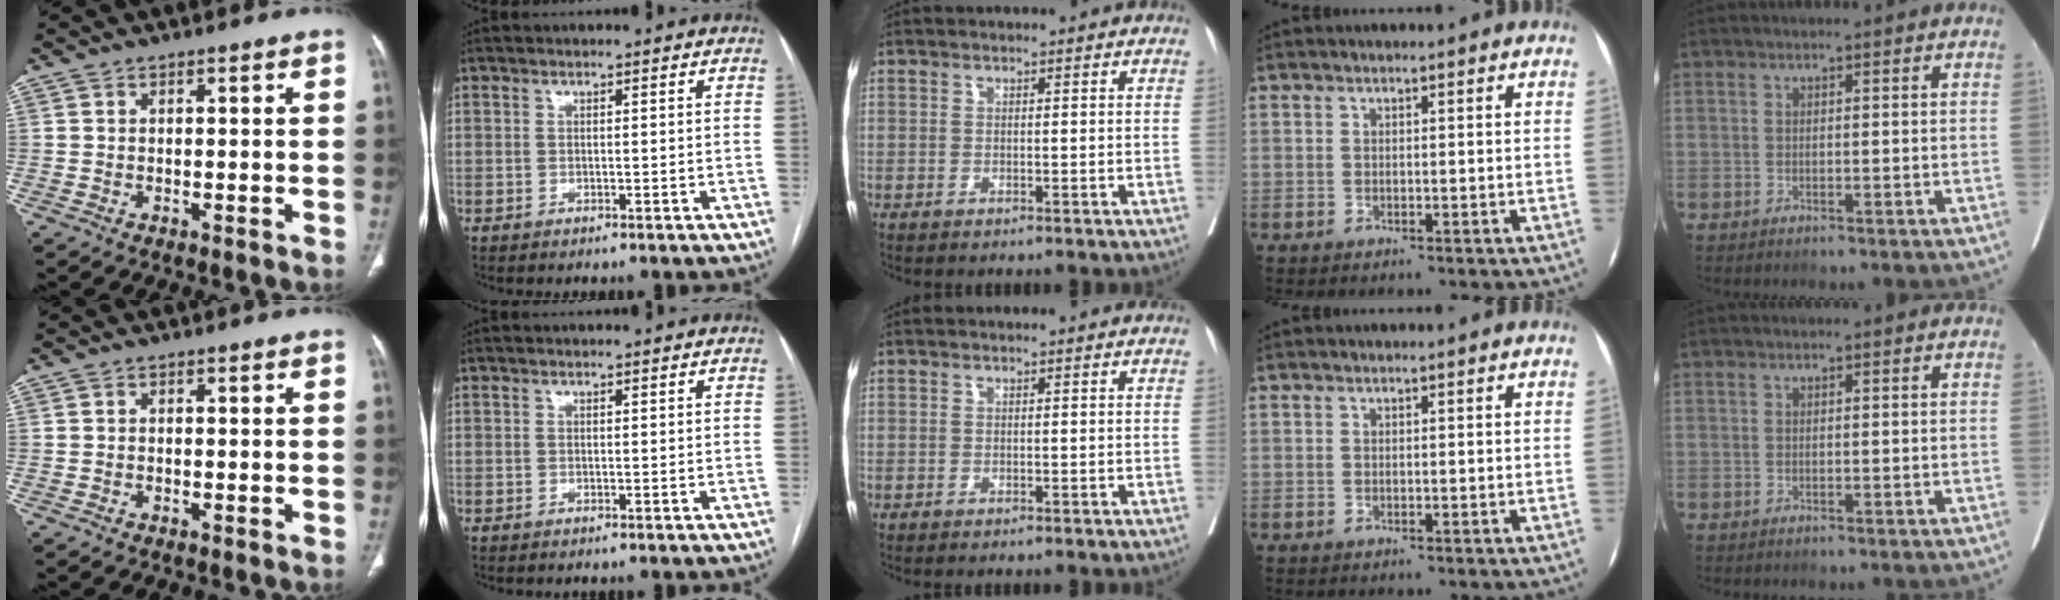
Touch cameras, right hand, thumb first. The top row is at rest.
{}